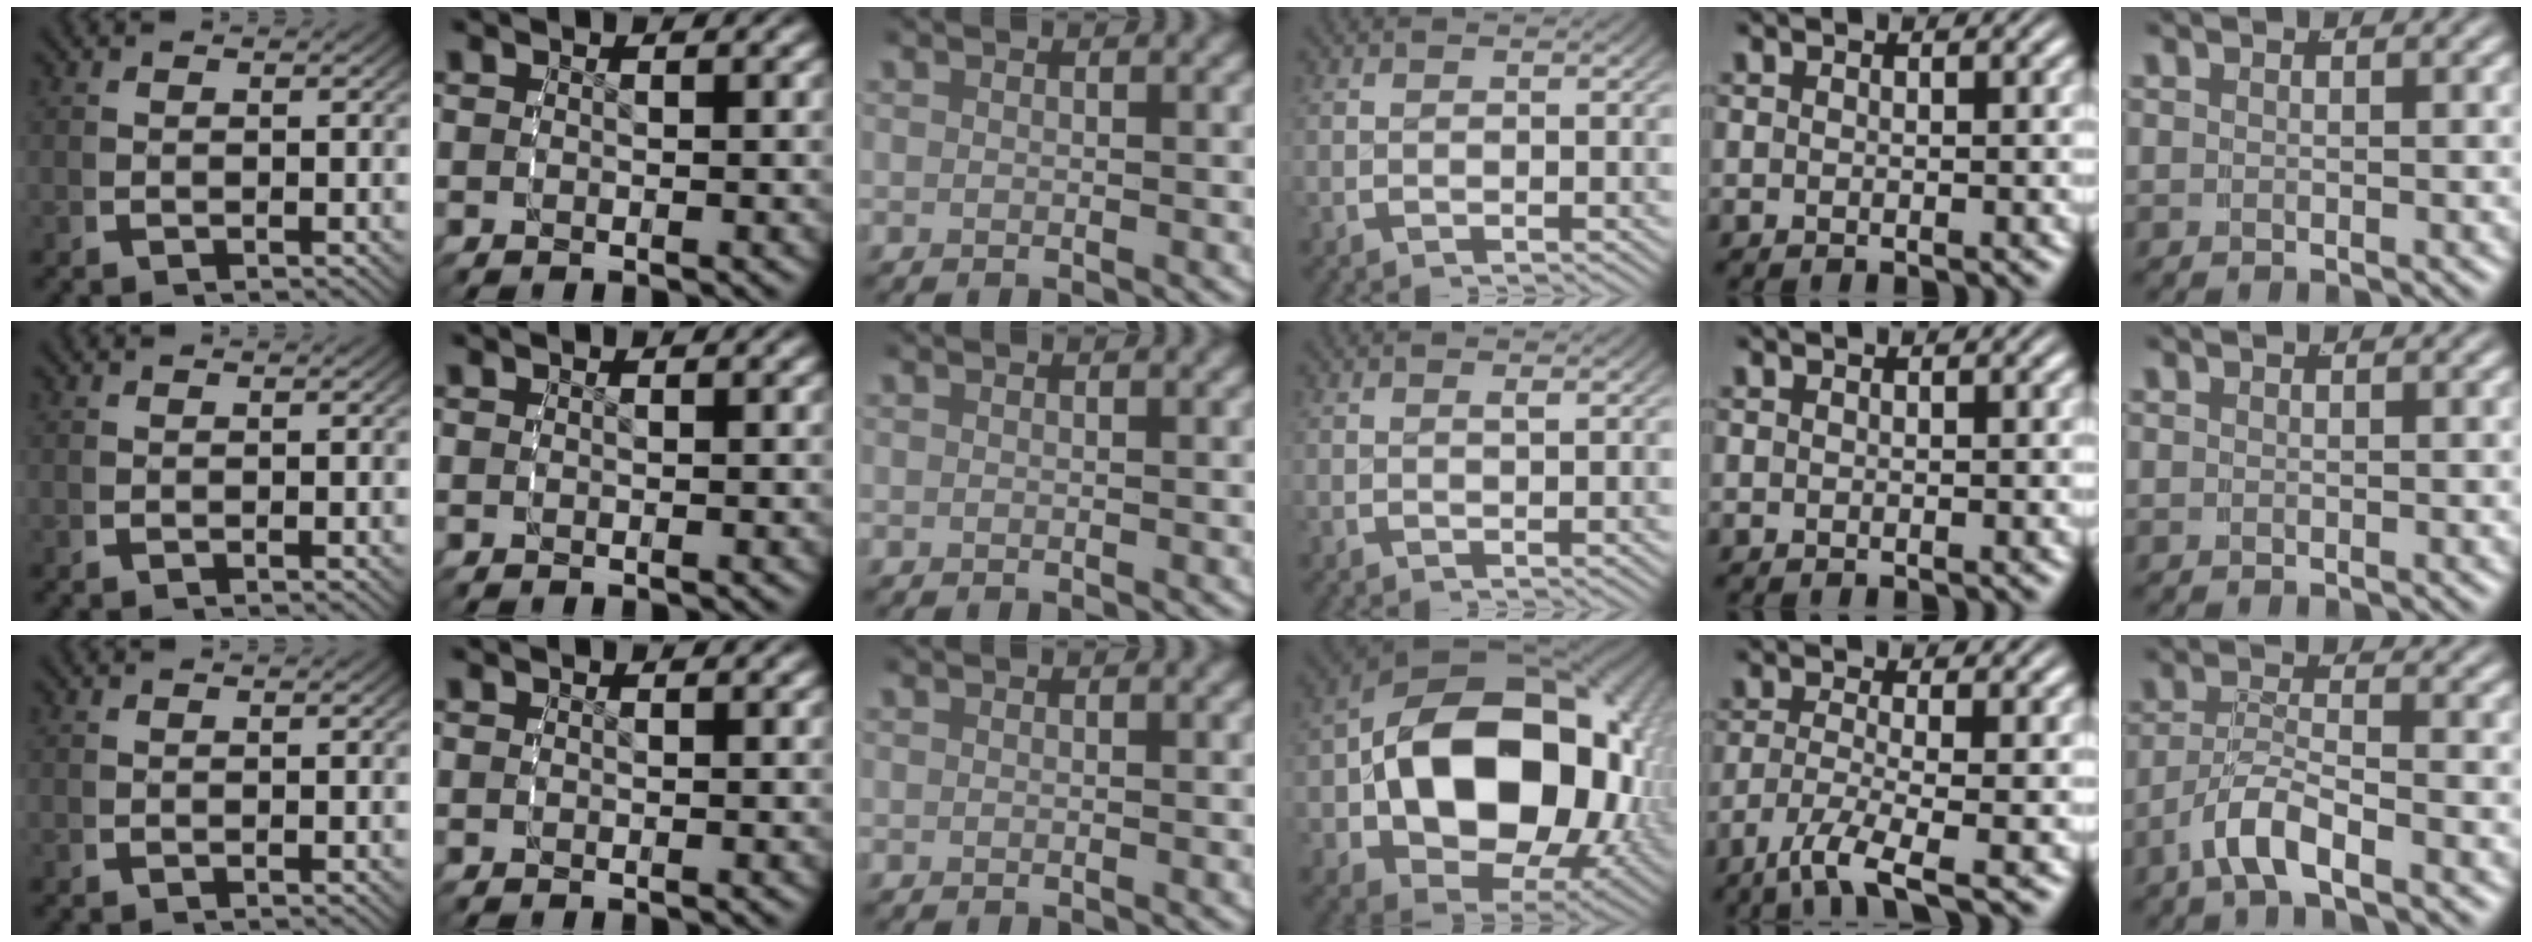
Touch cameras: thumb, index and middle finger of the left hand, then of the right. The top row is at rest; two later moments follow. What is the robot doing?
{"motion": "grasp_and_lifting", "object": "bowl"}